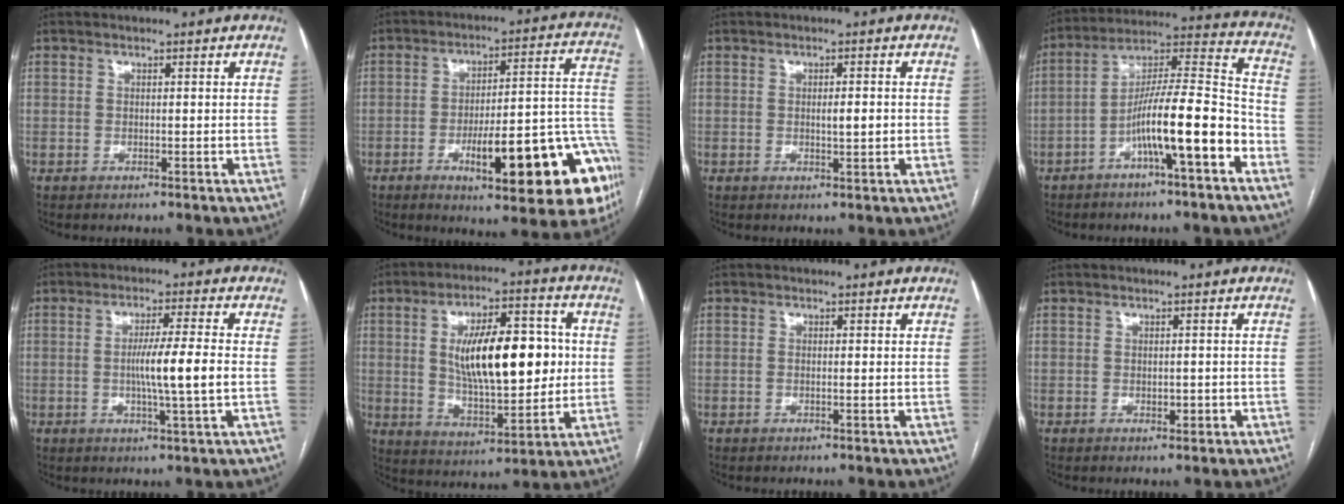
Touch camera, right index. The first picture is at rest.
{"total": 23.0, "force": [-9.3, 4.8, 20.5], "torque": [-0.171, 0.030, -0.117]}
{"total": 2.5, "force": [-0.1, 0.5, 2.4], "torque": [-0.041, -0.001, 0.001]}
{"total": 14.5, "force": [-6.2, 1.1, 13.0], "torque": [-0.223, 0.018, -0.103]}
{"total": 7.7, "force": [-0.7, -0.7, 7.6], "torque": [-0.131, -0.005, -0.012]}
{"total": 16.9, "force": [1.8, 5.3, 16.0], "torque": [-0.266, 0.017, 0.035]}
{"total": 0.9, "force": [-0.1, 0.1, 0.9], "torque": [-0.019, 0.000, -0.001]}
{"total": 1.6, "force": [-0.5, 0.8, 1.3], "torque": [-0.023, -0.001, -0.002]}